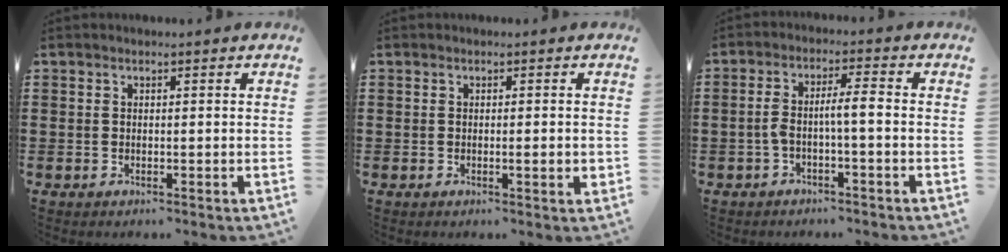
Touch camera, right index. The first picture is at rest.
{"total": 1.8, "force": [-0.2, 0.2, 1.7], "torque": [-0.028, -0.005, -0.003]}
{"total": 4.3, "force": [-1.2, 0.4, 4.1], "torque": [-0.084, 0.002, -0.029]}